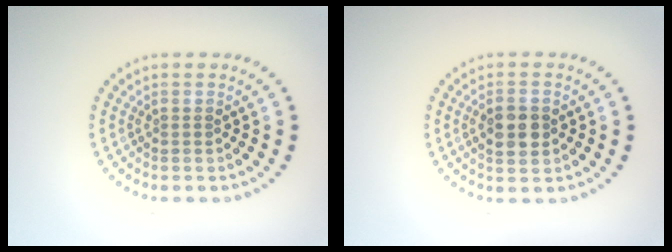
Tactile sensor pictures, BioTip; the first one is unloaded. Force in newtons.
{"total": 3.2, "press": 3.2, "slide": 0.2}